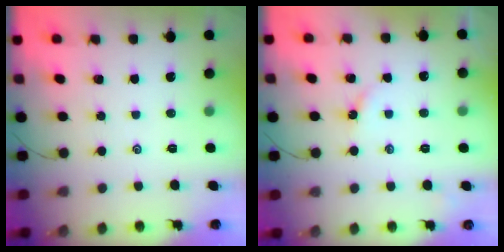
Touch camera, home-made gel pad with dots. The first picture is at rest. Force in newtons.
{"total": 2.1, "press": 2.1, "slide": 0.3}